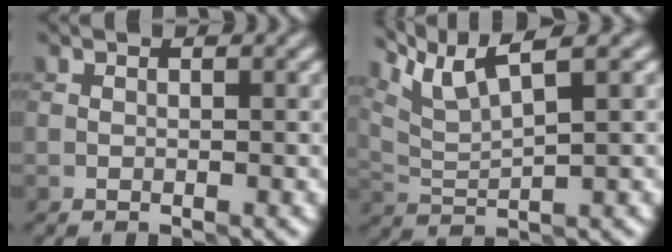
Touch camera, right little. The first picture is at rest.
{"total": 5.2, "force": [4.1, 0.5, 3.2], "torque": [-0.069, 0.013, 0.082]}